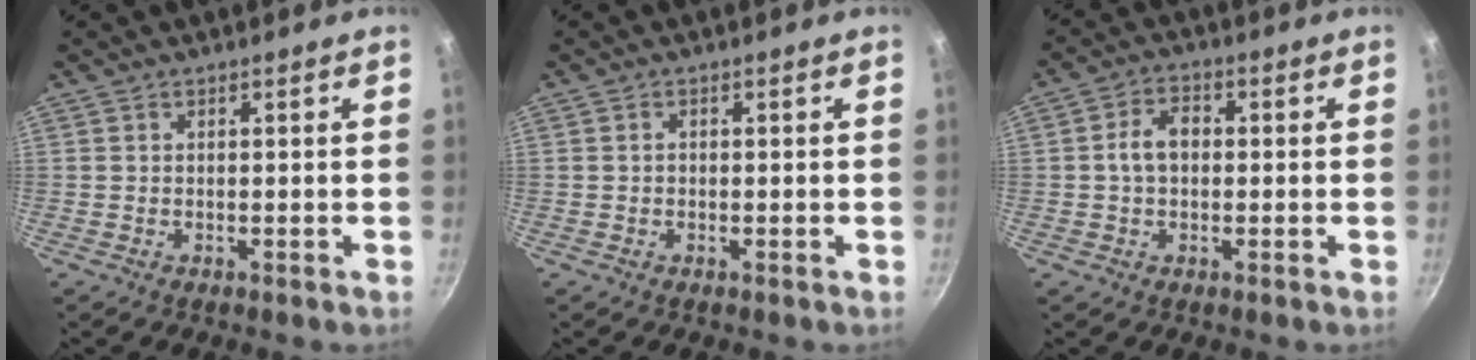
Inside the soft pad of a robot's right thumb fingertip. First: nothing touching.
{"total": 0.7, "force": [0.0, 0.6, 0.4], "torque": [-0.007, 0.005, -0.001]}
{"total": 5.7, "force": [0.1, 4.0, 4.1], "torque": [-0.060, 0.018, -0.006]}